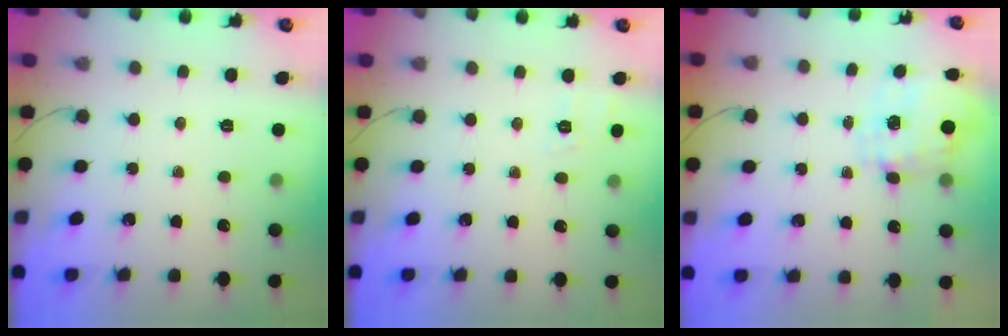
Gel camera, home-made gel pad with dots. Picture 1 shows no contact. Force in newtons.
{"total": 2.0, "press": 0.8, "slide": 1.8}
{"total": 1.5, "press": 1.4, "slide": 0.3}